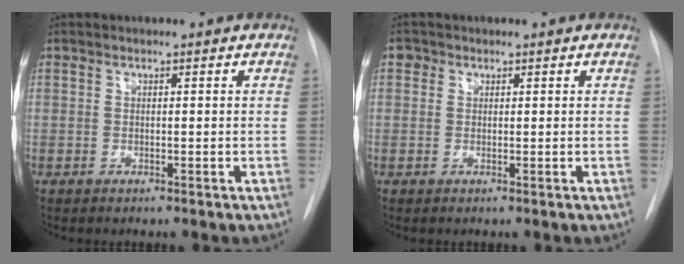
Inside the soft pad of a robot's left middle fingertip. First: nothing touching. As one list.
[{"total": 1.2, "force": [0.5, 1.1, 0.2], "torque": [0.006, 0.005, 0.003]}]